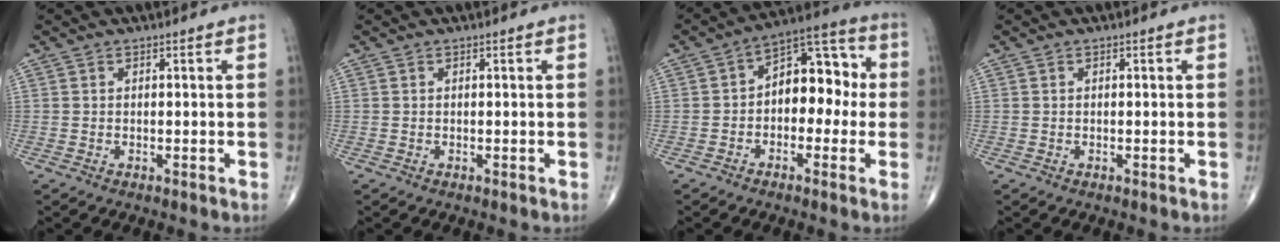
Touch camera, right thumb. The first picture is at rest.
{"total": 0.0}
{"total": 11.7, "force": [-0.4, 7.3, 9.2], "torque": [-0.095, 0.043, -0.021]}
{"total": 0.0}